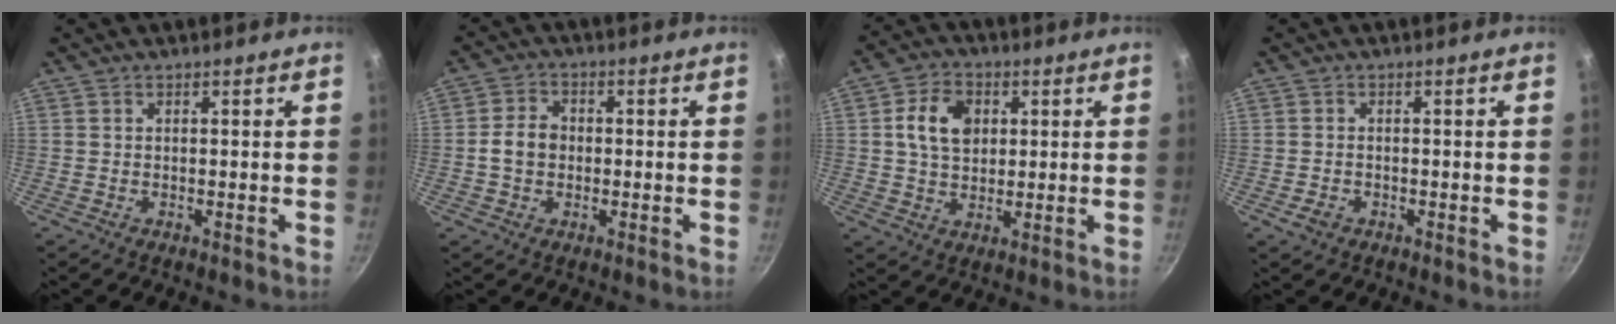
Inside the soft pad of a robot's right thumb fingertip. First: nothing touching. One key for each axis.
{"total": 3.9, "fx": 0.0, "fy": 3.4, "fz": 1.9, "tx": -0.016, "ty": 0.007, "tz": -0.005}
{"total": 9.0, "fx": 2.0, "fy": 6.6, "fz": 5.7, "tx": -0.082, "ty": 0.004, "tz": 0.030}
{"total": 2.2, "fx": -1.1, "fy": 1.6, "fz": 1.1, "tx": -0.018, "ty": 0.008, "tz": -0.018}